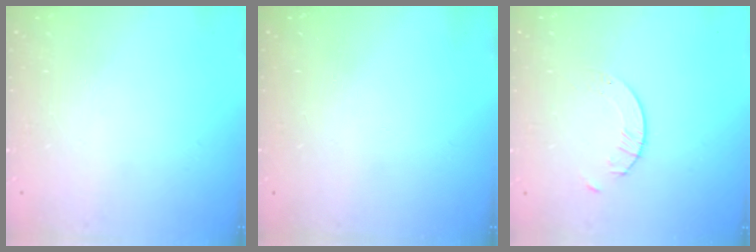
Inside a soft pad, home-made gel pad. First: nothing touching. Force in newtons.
{"total": 0.0}
{"total": 1.7, "press": 1.7, "slide": 0.2}